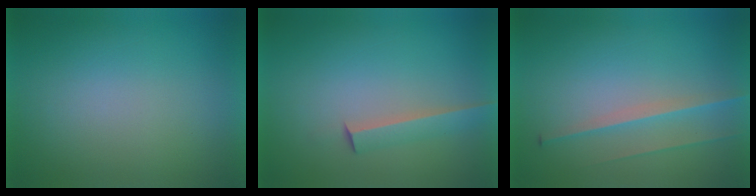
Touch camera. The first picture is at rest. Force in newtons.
{"total": 2.4}
{"total": 2.7}